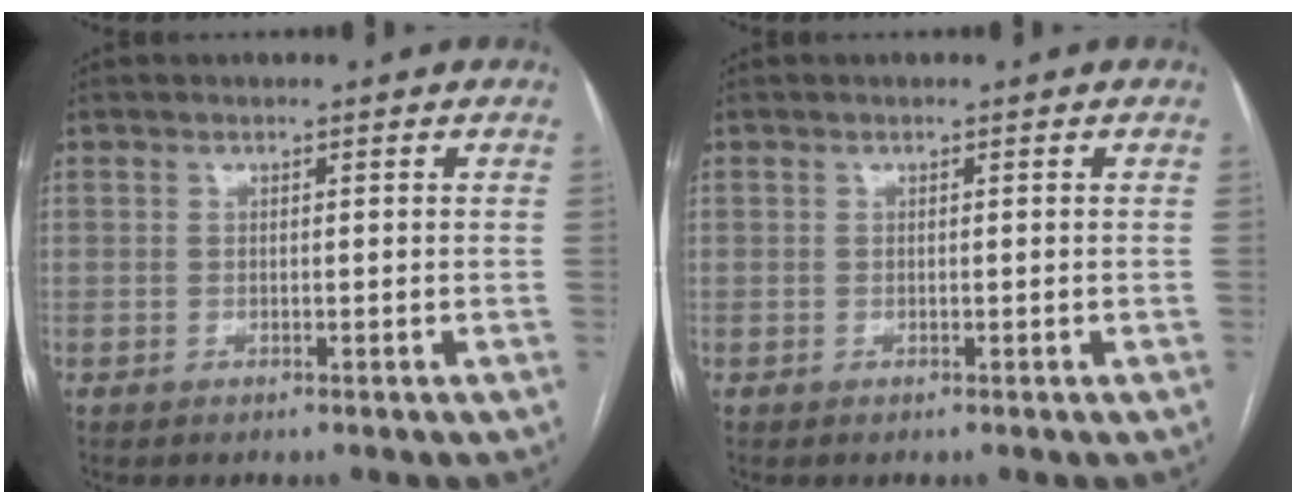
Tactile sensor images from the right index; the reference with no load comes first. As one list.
[{"total": 0.0}]